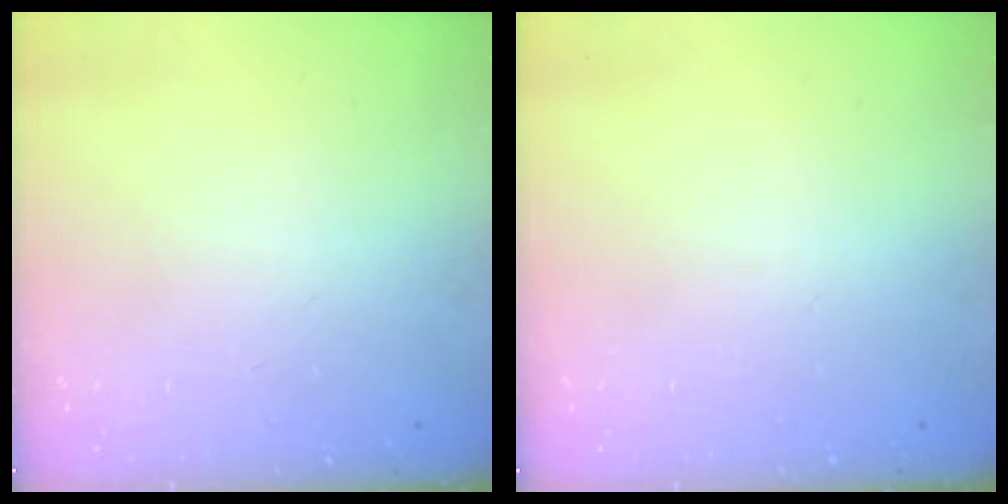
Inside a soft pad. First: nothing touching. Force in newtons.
{"total": 0.0}